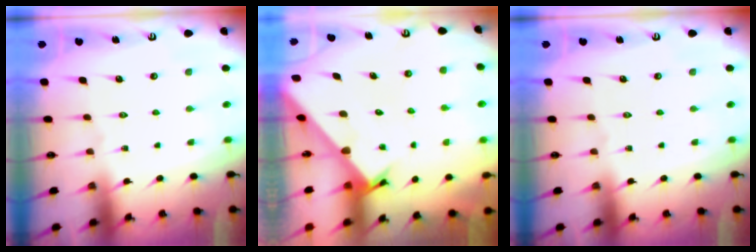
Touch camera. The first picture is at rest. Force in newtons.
{"total": 2.1, "press": 2.1, "slide": 0.2}
{"total": 0.0}